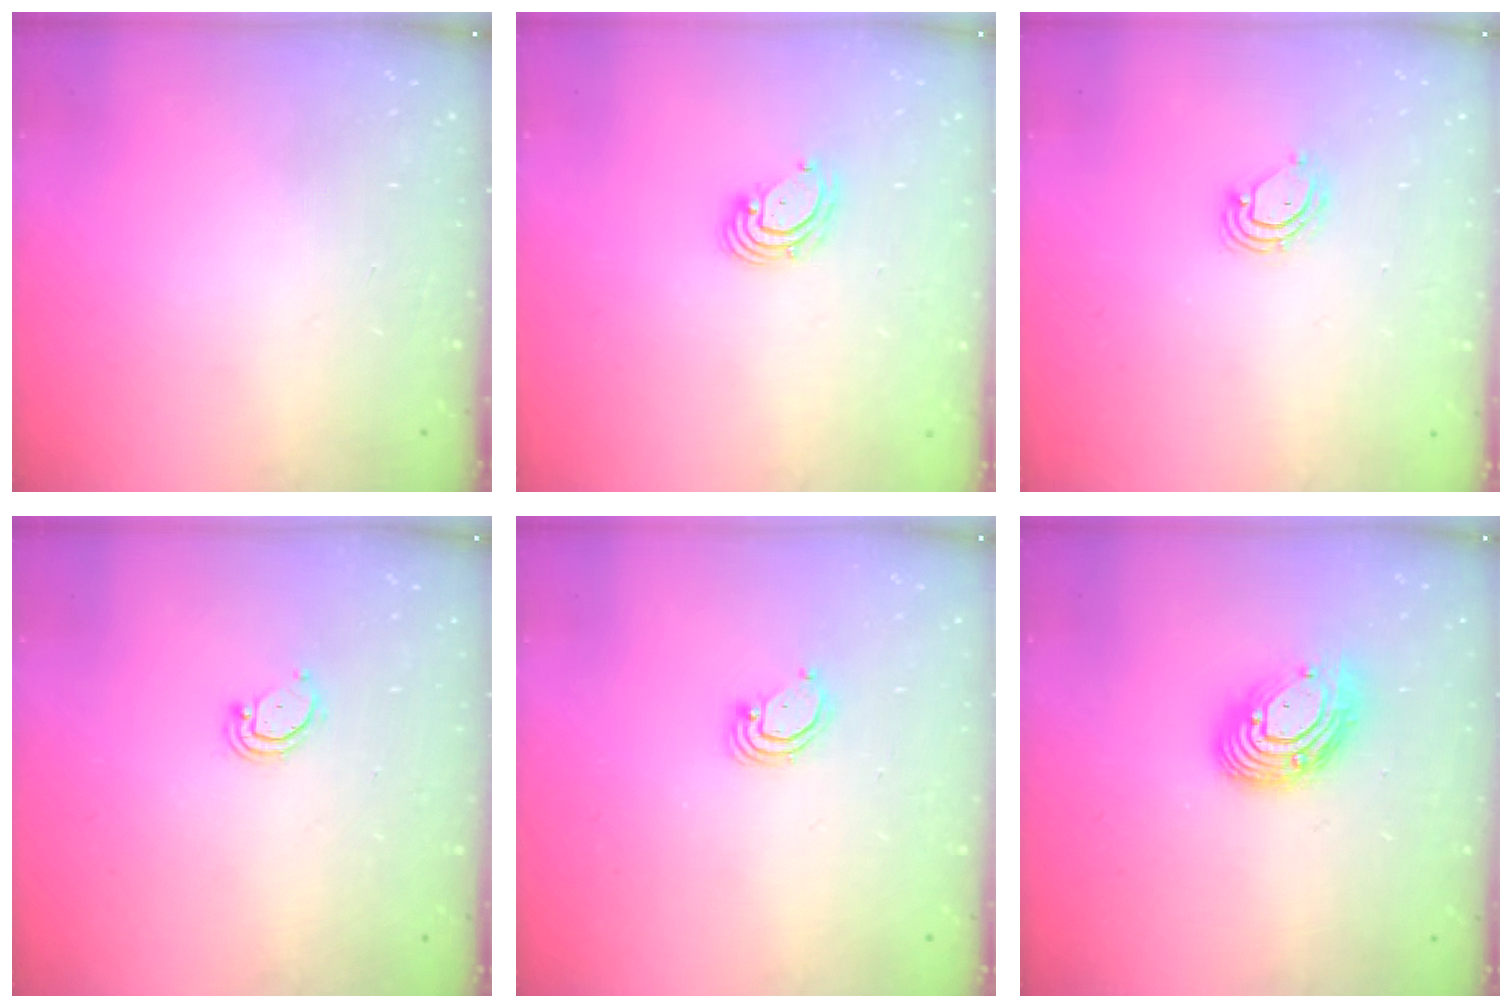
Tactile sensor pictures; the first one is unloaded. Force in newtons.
{"total": 4.5, "press": 4.5, "slide": 0.5}
{"total": 5.5, "press": 5.5, "slide": 0.3}
{"total": 2.9, "press": 2.9, "slide": 0.2}
{"total": 3.2, "press": 3.2, "slide": 0.2}
{"total": 11.8, "press": 11.8, "slide": 1.0}